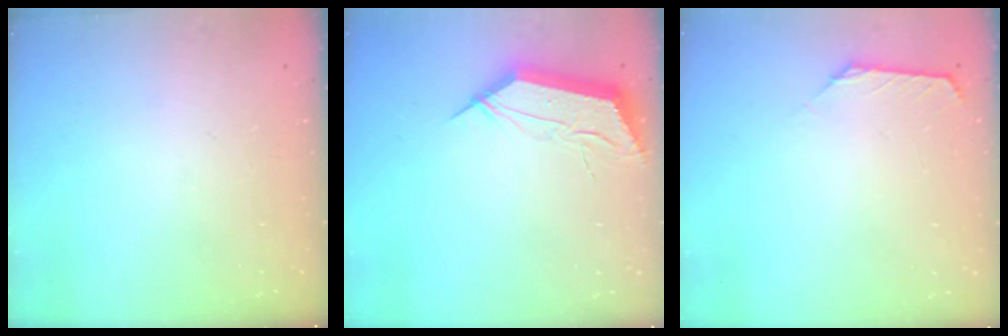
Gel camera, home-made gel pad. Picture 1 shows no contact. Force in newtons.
{"total": 11.7, "press": 11.7, "slide": 0.6}
{"total": 1.6, "press": 1.5, "slide": 0.6}